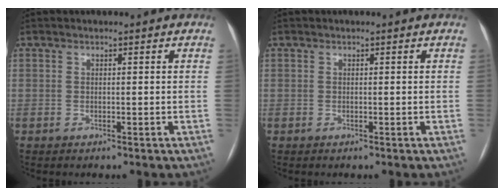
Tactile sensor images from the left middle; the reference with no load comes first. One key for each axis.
{"total": 0.0}